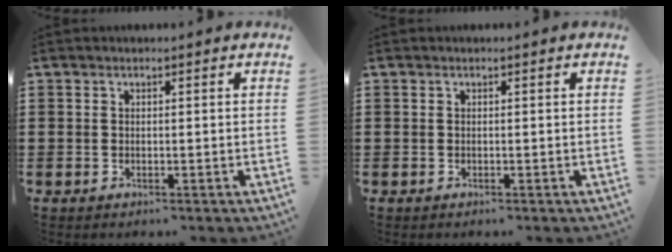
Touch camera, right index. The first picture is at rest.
{"total": 0.0}